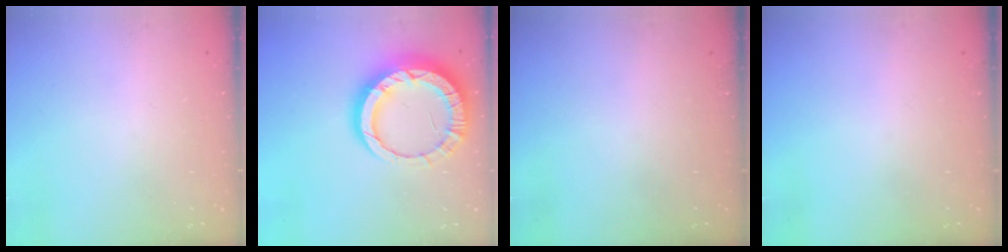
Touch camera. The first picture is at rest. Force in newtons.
{"total": 15.5, "press": 15.5, "slide": 1.3}
{"total": 0.0}
{"total": 0.0}